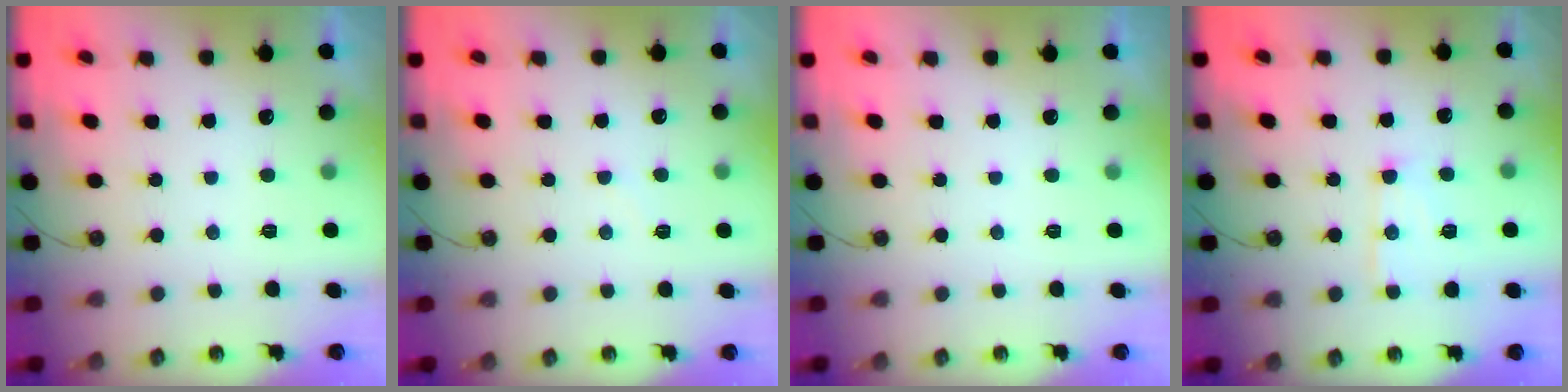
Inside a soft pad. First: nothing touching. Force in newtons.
{"total": 5.1, "press": 5.0, "slide": 0.7}
{"total": 0.0}
{"total": 9.1, "press": 9.1, "slide": 0.7}